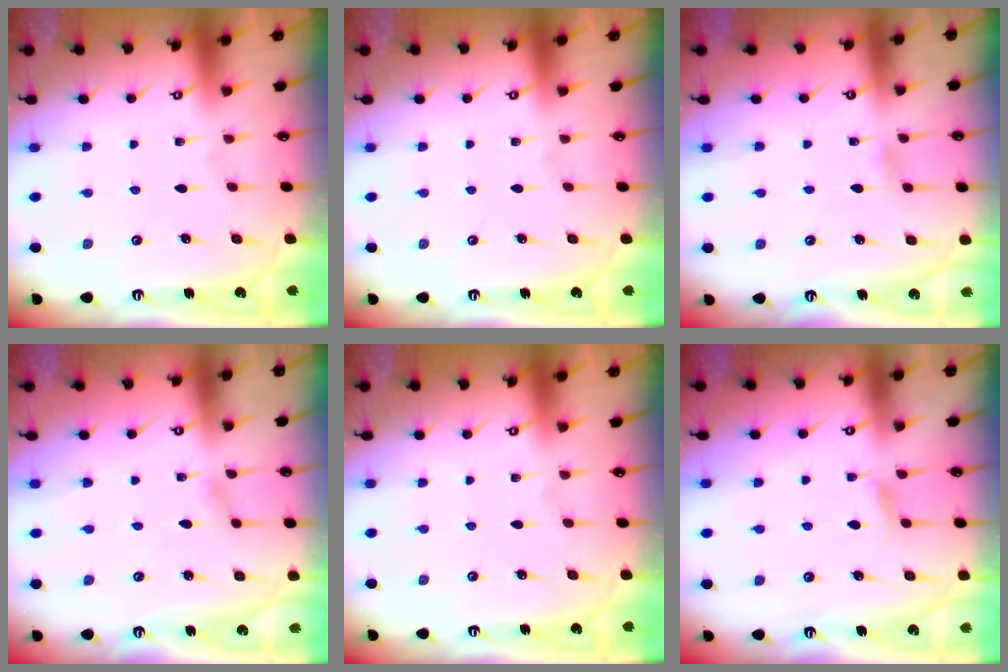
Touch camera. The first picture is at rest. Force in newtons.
{"total": 0.0}
{"total": 3.0, "press": 3.0, "slide": 0.3}
{"total": 1.9, "press": 1.8, "slide": 0.2}
{"total": 0.0}
{"total": 4.5, "press": 4.4, "slide": 0.6}